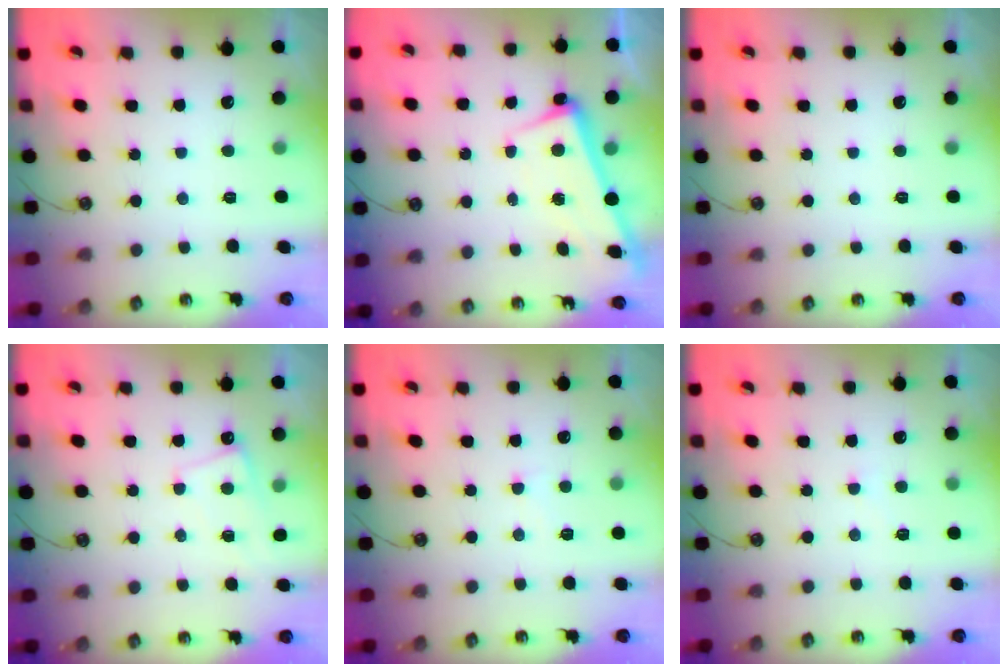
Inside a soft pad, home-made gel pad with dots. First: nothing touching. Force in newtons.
{"total": 2.4, "press": 2.2, "slide": 0.9}
{"total": 0.0}
{"total": 2.4, "press": 2.4, "slide": 0.6}
{"total": 1.6, "press": 1.4, "slide": 0.7}
{"total": 3.0, "press": 3.0, "slide": 0.5}